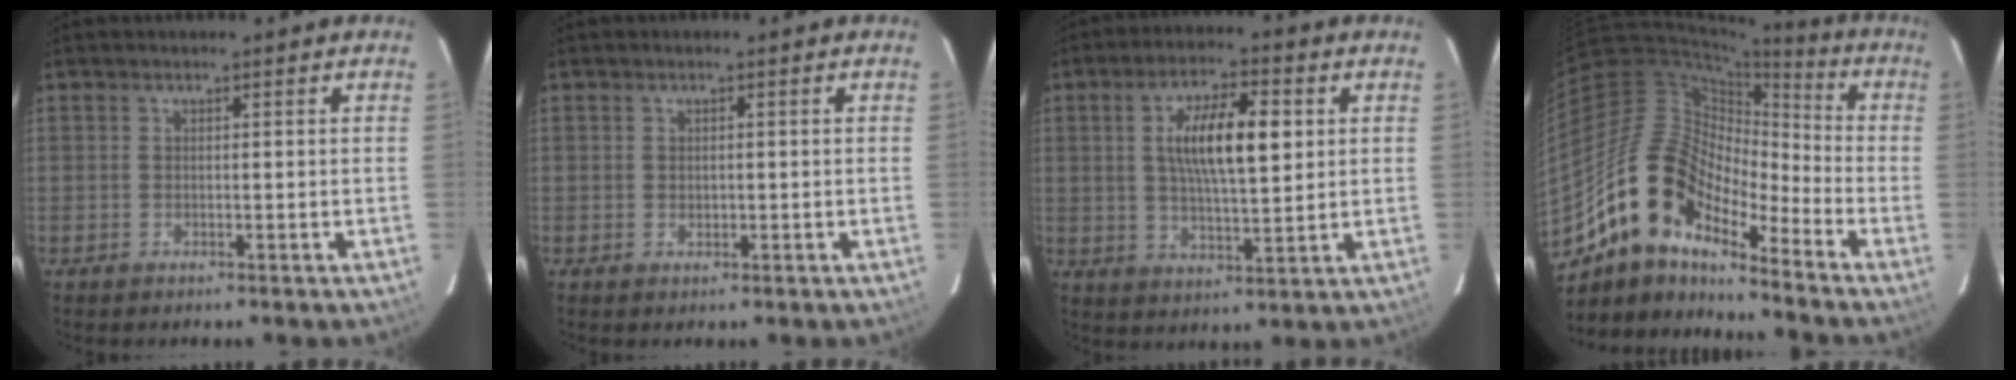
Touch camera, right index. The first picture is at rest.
{"total": 1.0, "force": [0.0, 0.8, 0.6], "torque": [-0.009, 0.003, 0.001]}
{"total": 11.6, "force": [2.6, 3.7, 10.7], "torque": [-0.188, 0.009, 0.046]}
{"total": 15.4, "force": [-11.4, 5.9, 8.4], "torque": [-0.141, 0.009, -0.228]}